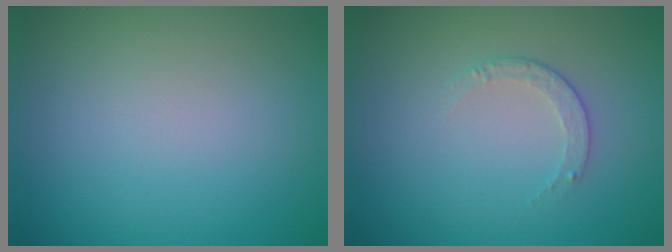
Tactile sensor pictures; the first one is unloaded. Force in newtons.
{"total": 1.2, "press": 0.9, "slide": 0.9}